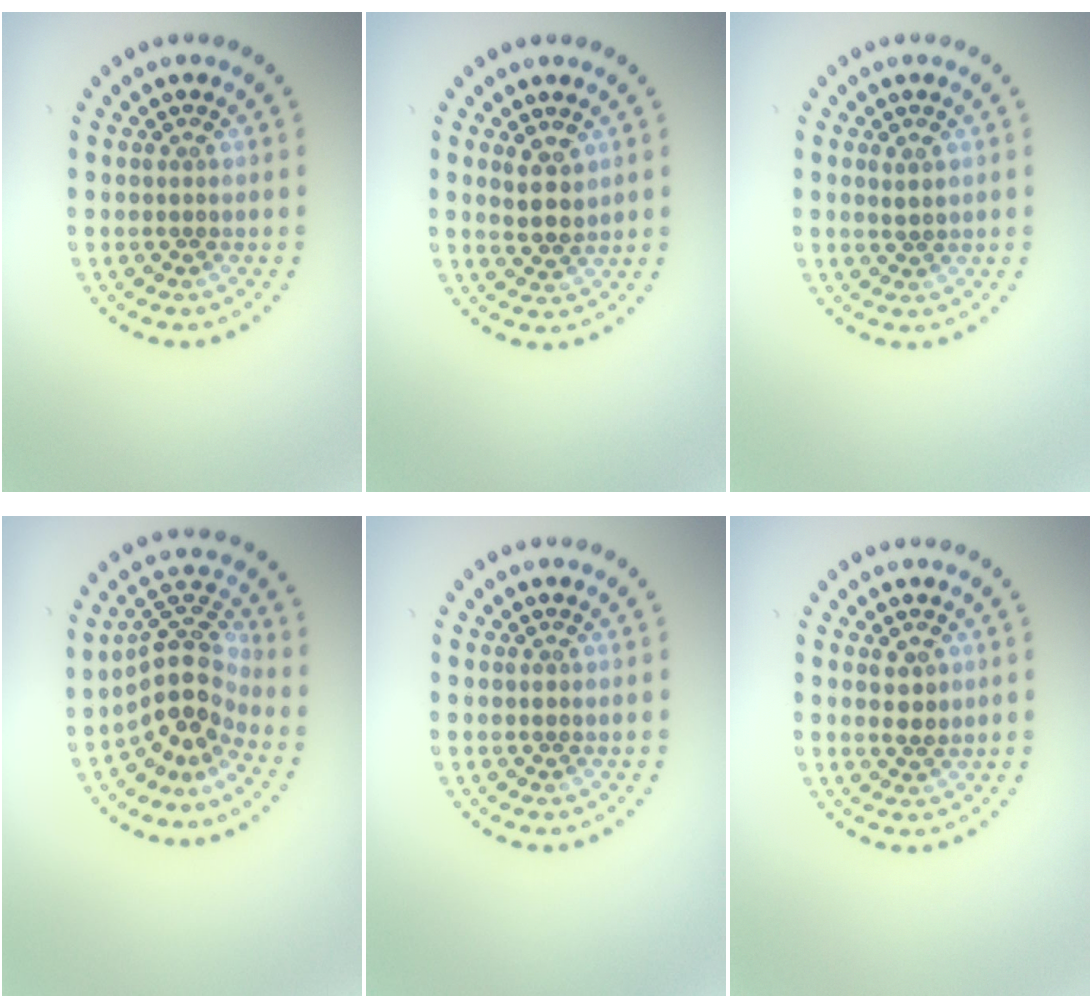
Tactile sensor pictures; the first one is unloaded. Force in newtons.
{"total": 2.3, "press": 2.1, "slide": 0.9}
{"total": 0.6, "press": 0.5, "slide": 0.3}
{"total": 4.7, "press": 3.5, "slide": 3.0}
{"total": 0.5, "press": 0.5, "slide": 0.1}
{"total": 2.0, "press": 1.9, "slide": 0.6}